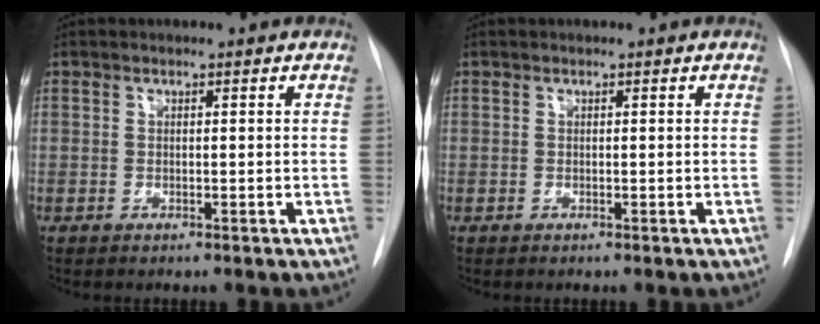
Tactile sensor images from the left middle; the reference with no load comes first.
{"total": 0.0}